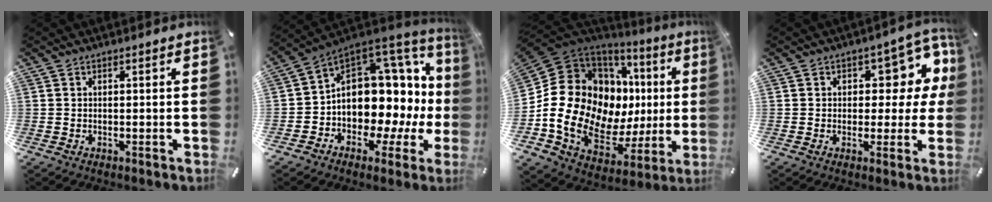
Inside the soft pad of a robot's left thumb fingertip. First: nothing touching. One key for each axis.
{"total": 13.8, "fx": 1.5, "fy": 10.8, "fz": 8.5, "tx": -0.100, "ty": -0.055, "tz": 0.034}
{"total": 21.1, "fx": -0.2, "fy": 15.2, "fz": 14.6, "tx": -0.283, "ty": -0.041, "tz": 0.015}
{"total": 9.9, "fx": 3.5, "fy": 6.4, "fz": 6.7, "tx": -0.073, "ty": -0.025, "tz": 0.058}